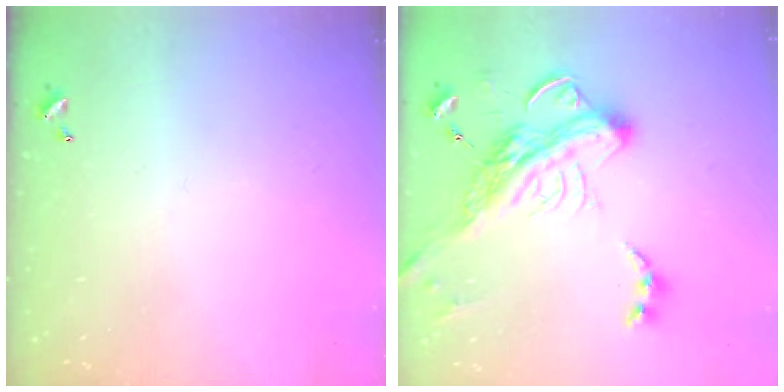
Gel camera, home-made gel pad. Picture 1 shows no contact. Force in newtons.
{"total": 10.9, "press": 10.7, "slide": 2.2}